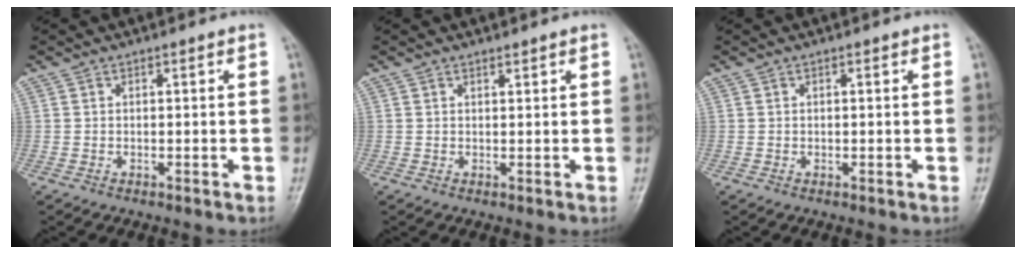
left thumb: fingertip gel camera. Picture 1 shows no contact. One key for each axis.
{"total": 0.7, "fx": 0.7, "fy": 0.2, "fz": 0.3, "tx": -0.006, "ty": -0.006, "tz": 0.011}
{"total": 0.0}